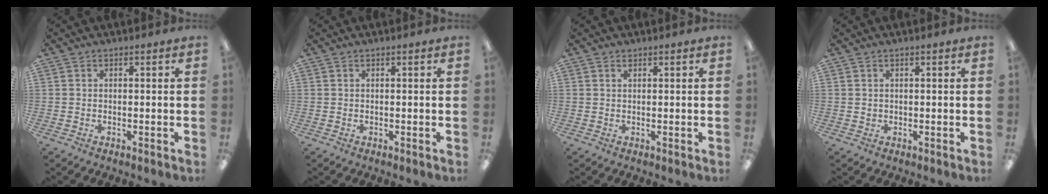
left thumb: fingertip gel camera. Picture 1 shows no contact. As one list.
[{"total": 0.0}, {"total": 0.6, "force": [0.5, 0.2, 0.3], "torque": [-0.007, 0.001, 0.009]}, {"total": 0.6, "force": [0.4, 0.3, 0.2], "torque": [-0.006, 0.001, 0.007]}]